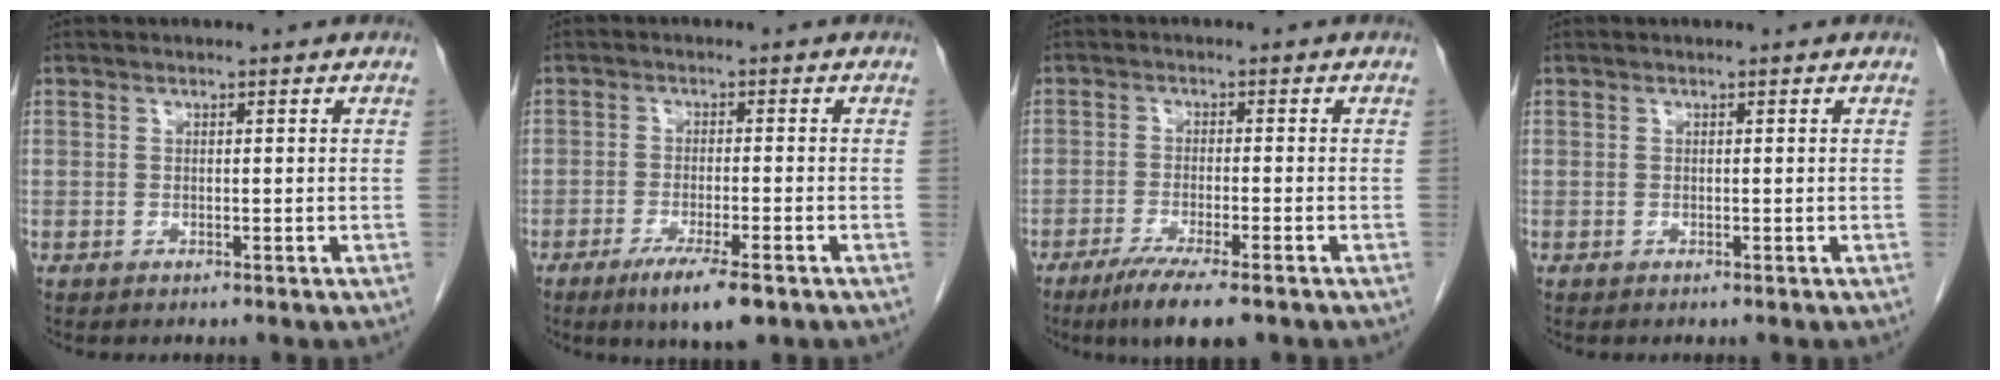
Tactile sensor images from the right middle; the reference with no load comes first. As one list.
[{"total": 6.8, "force": [-4.2, 1.0, 5.3], "torque": [-0.090, -0.014, -0.065]}, {"total": 7.4, "force": [-5.1, 0.6, 5.3], "torque": [-0.088, -0.017, -0.079]}, {"total": 0.0}]